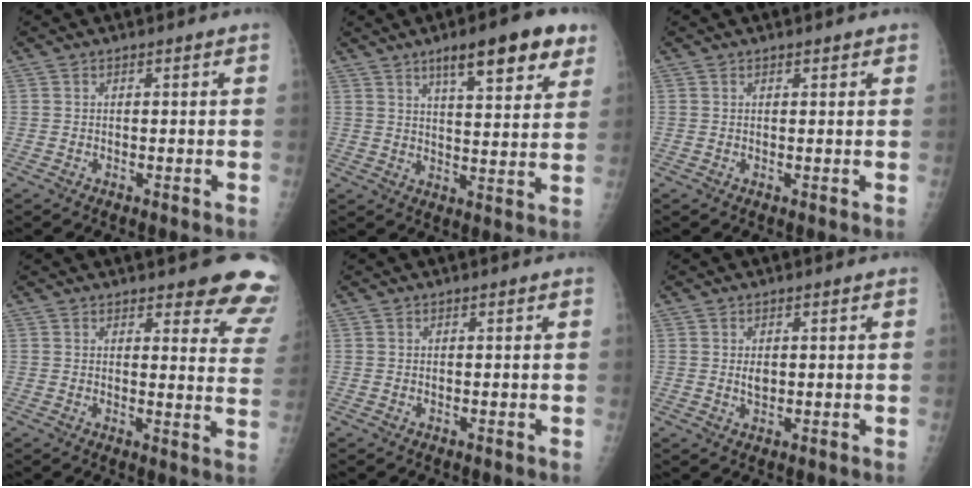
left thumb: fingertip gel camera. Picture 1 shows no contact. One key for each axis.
{"total": 14.1, "fx": 8.3, "fy": 4.0, "fz": 10.6, "tx": -0.119, "ty": -0.030, "tz": 0.118}
{"total": 1.0, "fx": 0.7, "fy": 0.4, "fz": 0.5, "tx": -0.003, "ty": -0.003, "tz": 0.008}
{"total": 12.1, "fx": 10.5, "fy": 3.3, "fz": 5.1, "tx": -0.010, "ty": -0.072, "tz": 0.095}
{"total": 0.0}
{"total": 2.0, "fx": 0.4, "fy": 1.3, "fz": 1.5, "tx": -0.020, "ty": -0.004, "tz": 0.009}